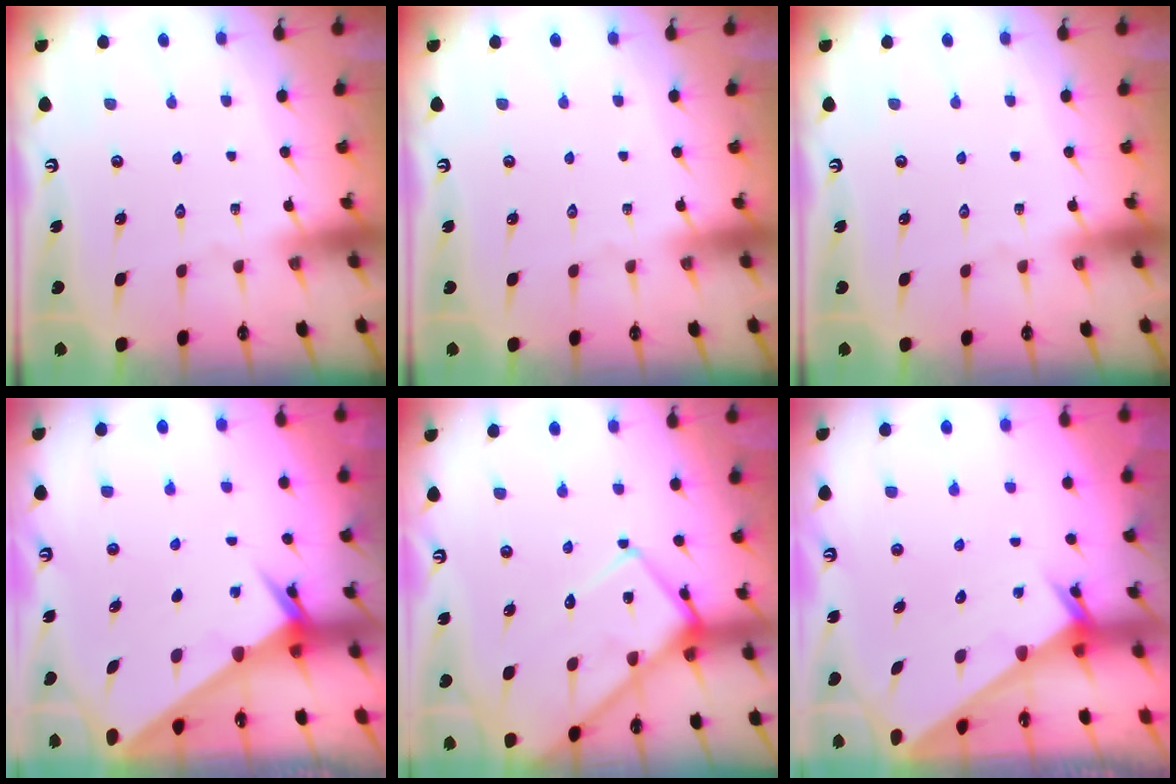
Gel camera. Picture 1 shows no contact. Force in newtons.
{"total": 0.0}
{"total": 0.0}
{"total": 2.5, "press": 2.5, "slide": 0.2}
{"total": 14.4, "press": 14.4, "slide": 1.2}
{"total": 2.0, "press": 2.0, "slide": 0.1}